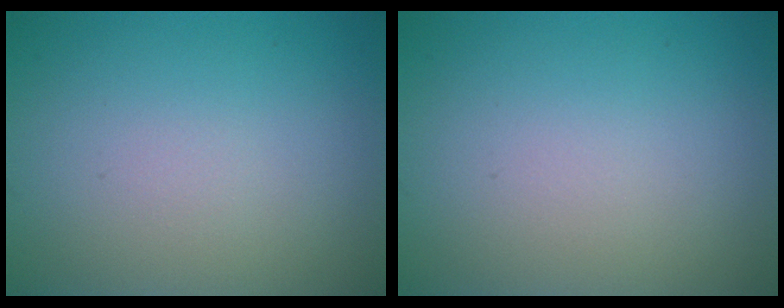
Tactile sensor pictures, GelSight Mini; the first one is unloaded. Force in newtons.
{"total": 0.0}